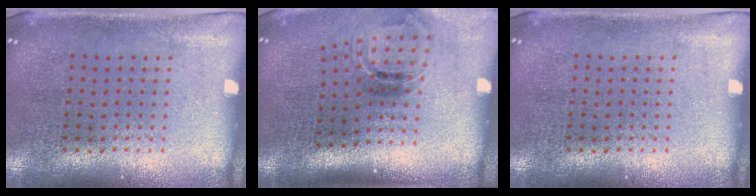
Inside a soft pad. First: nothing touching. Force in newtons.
{"total": 1.5, "press": 1.0, "slide": 1.1}
{"total": 0.0}